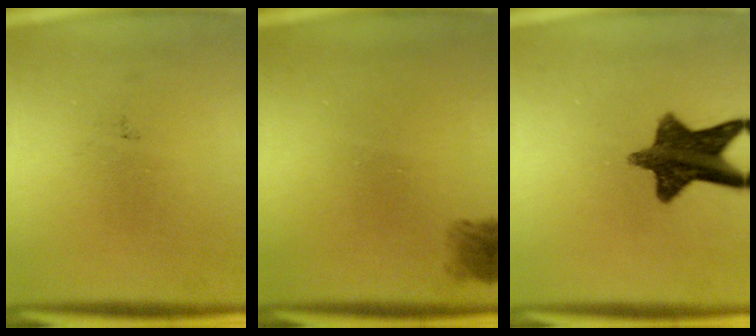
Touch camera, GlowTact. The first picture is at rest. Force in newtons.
{"total": 2.1}
{"total": 11.5}